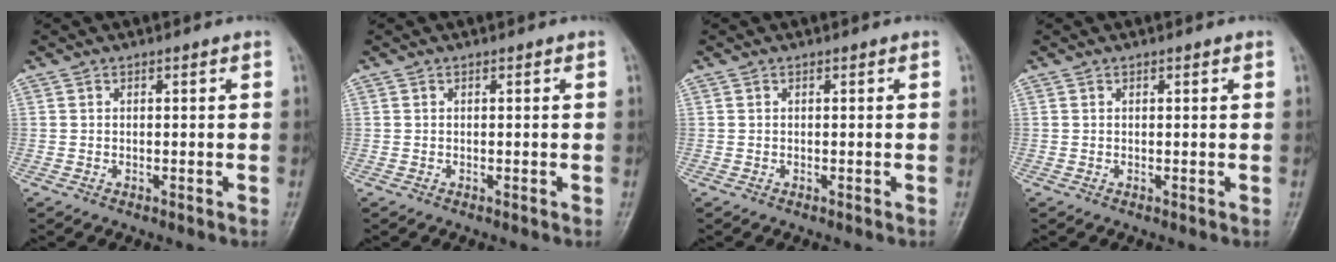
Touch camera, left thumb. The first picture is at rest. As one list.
[{"total": 0.0}, {"total": 0.0}, {"total": 0.5, "force": [0.3, 0.1, 0.4], "torque": [-0.005, 0.000, 0.004]}]